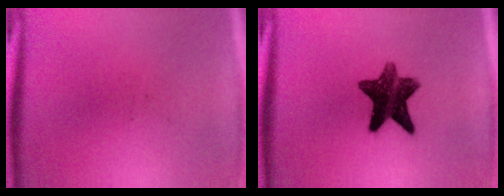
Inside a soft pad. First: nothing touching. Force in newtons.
{"total": 11.3}